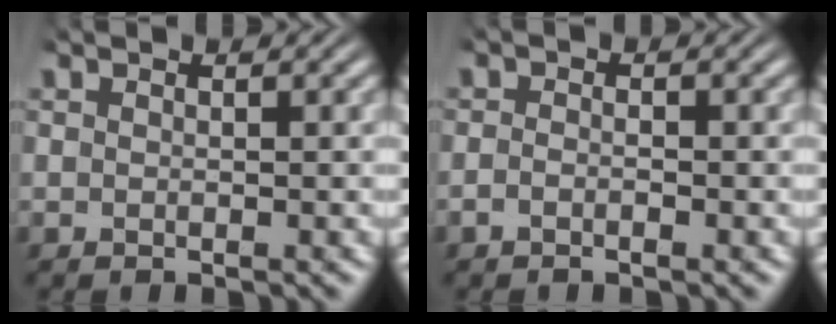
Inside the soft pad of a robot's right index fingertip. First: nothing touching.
{"total": 1.1, "force": [-0.9, 0.4, 0.6], "torque": [-0.010, -0.004, -0.017]}